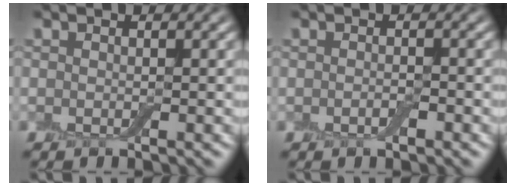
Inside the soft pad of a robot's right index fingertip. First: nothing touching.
{"total": 0.8, "force": [-0.5, 0.3, 0.6], "torque": [-0.011, -0.004, -0.007]}